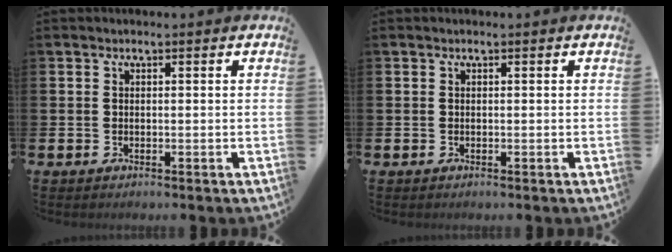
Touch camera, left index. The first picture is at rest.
{"total": 0.0}